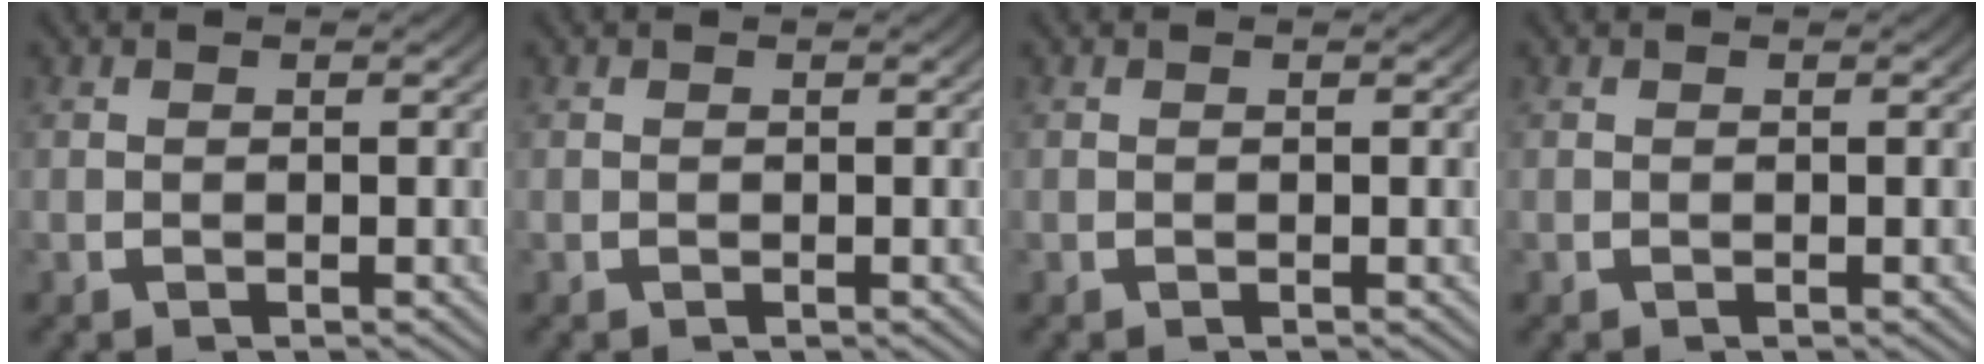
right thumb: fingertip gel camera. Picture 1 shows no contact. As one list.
[{"total": 0.0}, {"total": 0.0}, {"total": 0.0}]